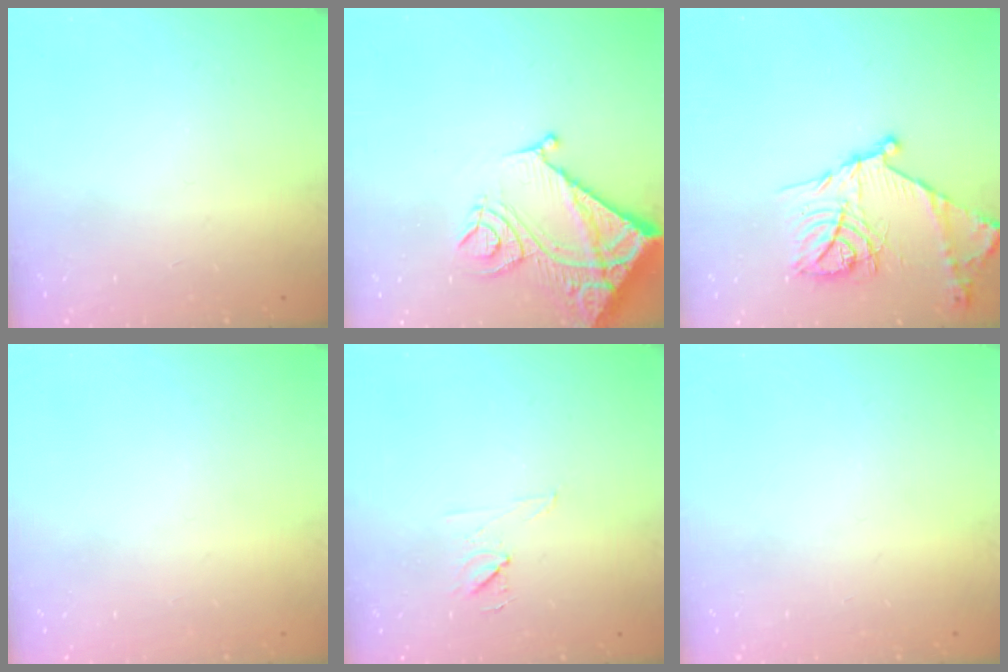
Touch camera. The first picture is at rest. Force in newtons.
{"total": 16.5, "press": 16.4, "slide": 2.0}
{"total": 19.6, "press": 19.6, "slide": 1.5}
{"total": 0.0}
{"total": 5.9, "press": 5.9, "slide": 0.9}
{"total": 0.0}